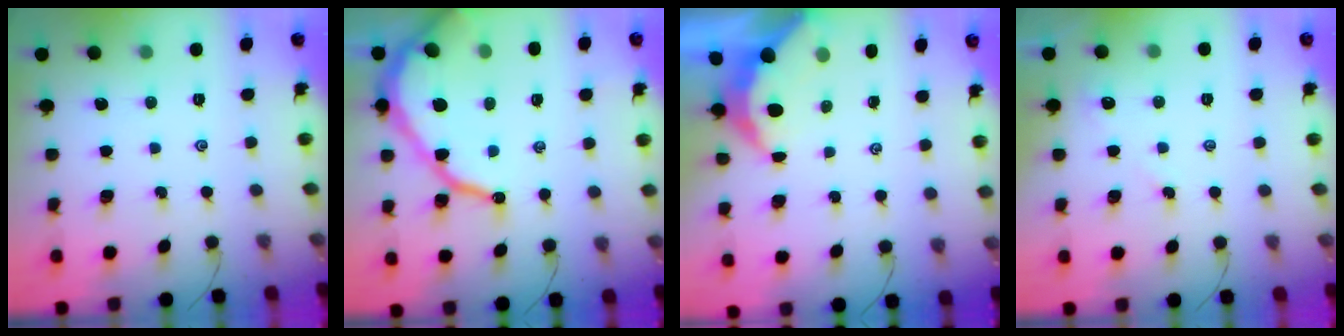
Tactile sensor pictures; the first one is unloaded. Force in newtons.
{"total": 13.2, "press": 13.2, "slide": 1.2}
{"total": 5.5, "press": 5.5, "slide": 0.6}
{"total": 2.4, "press": 2.4, "slide": 0.4}